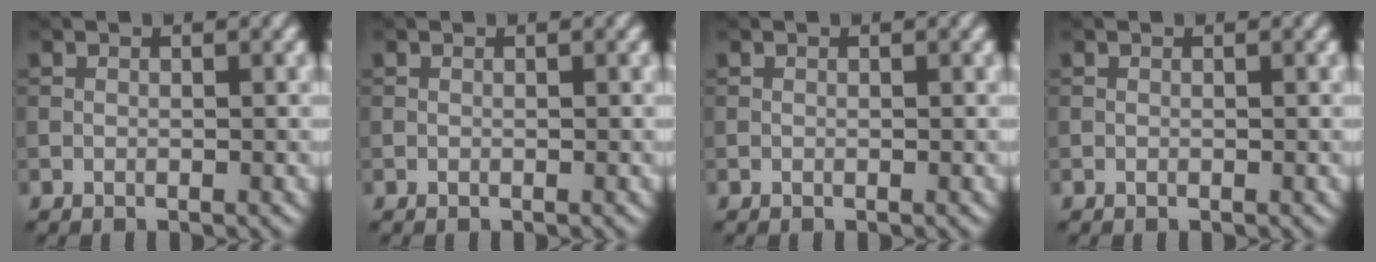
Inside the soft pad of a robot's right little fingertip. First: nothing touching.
{"total": 0.0}
{"total": 0.0}
{"total": 0.0}